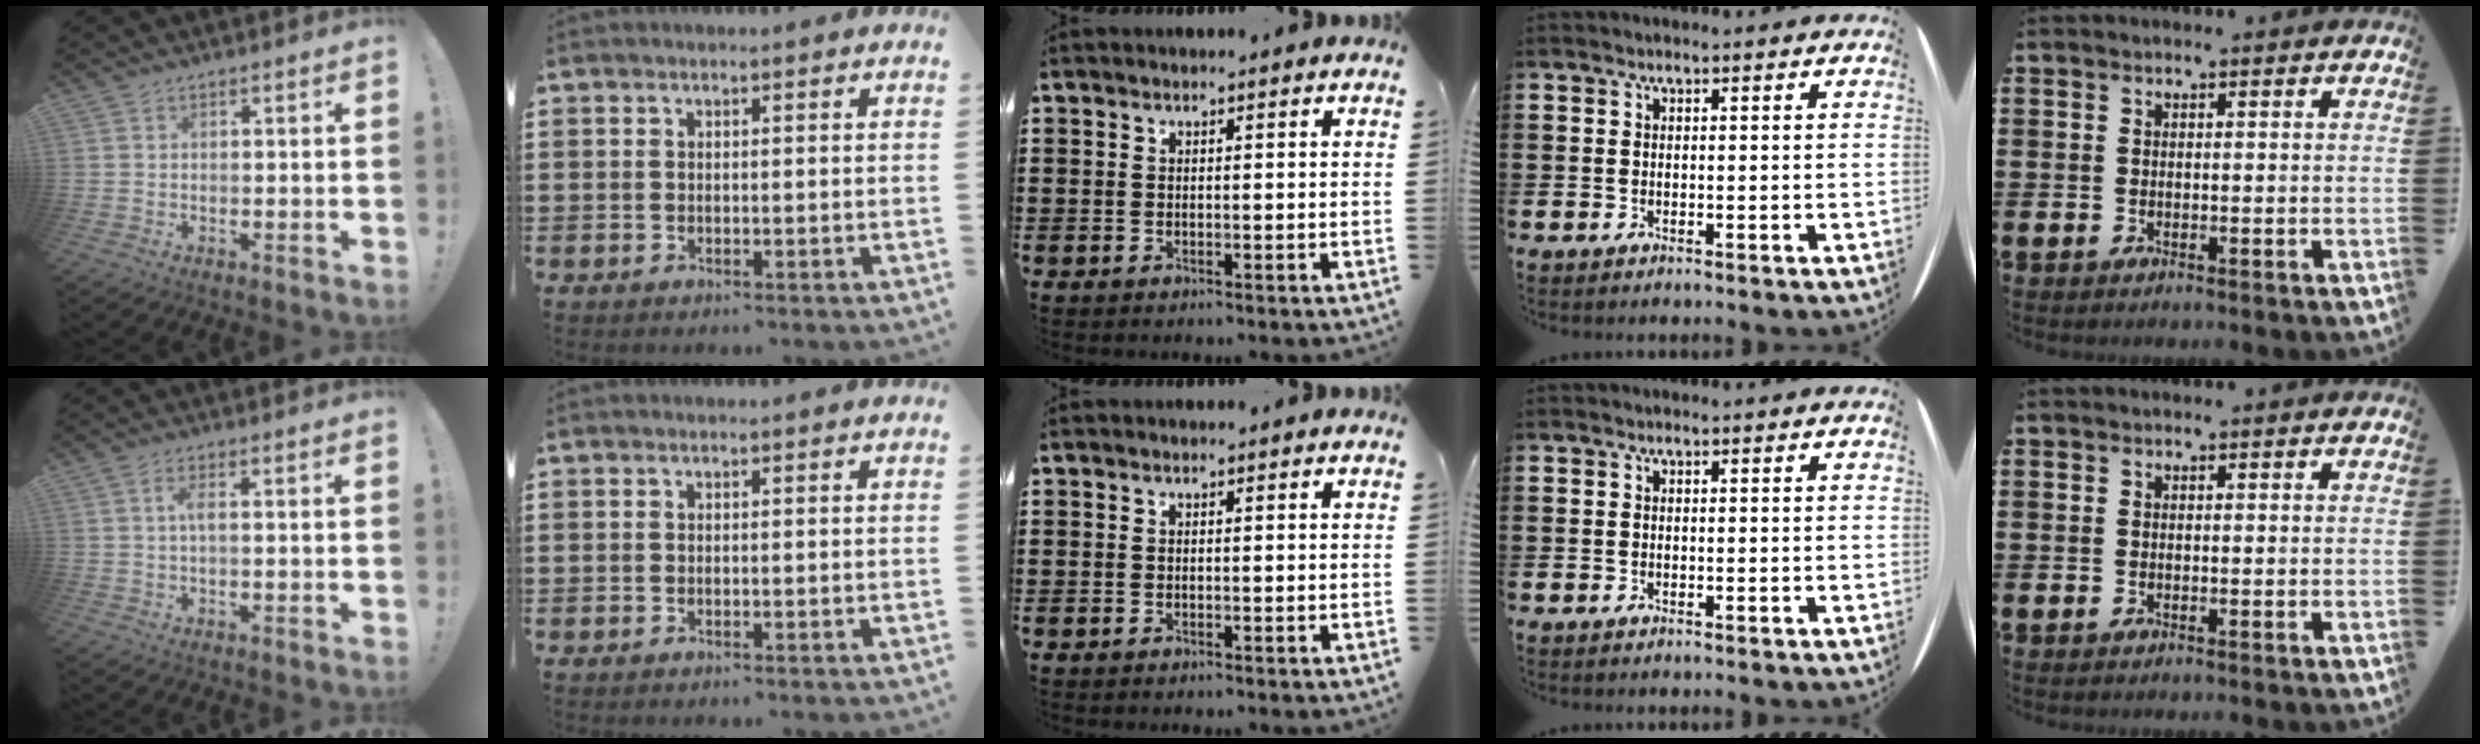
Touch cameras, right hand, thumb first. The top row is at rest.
{"thumb": {"total": 3.1, "force": [0.1, 0.7, 3.0], "torque": [-0.066, 0.009, 0.002]}}